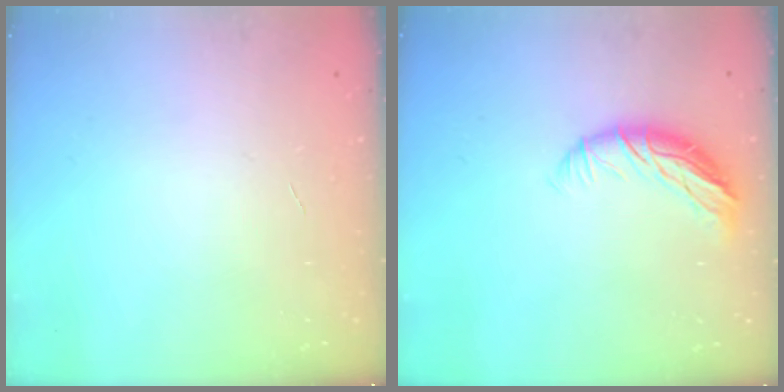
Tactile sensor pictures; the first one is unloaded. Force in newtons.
{"total": 9.3, "press": 9.2, "slide": 1.6}